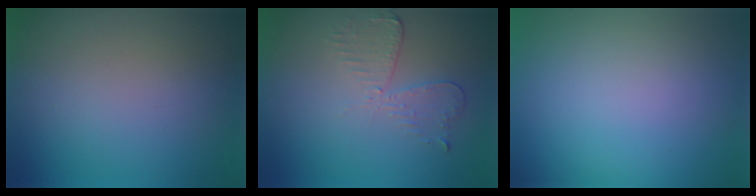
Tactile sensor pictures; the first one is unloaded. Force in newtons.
{"total": 3.0, "press": 2.6, "slide": 1.5}
{"total": 0.0}